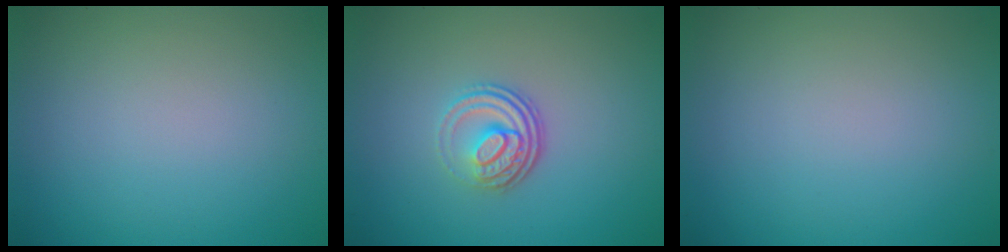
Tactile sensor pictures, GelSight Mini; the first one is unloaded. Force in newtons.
{"total": 3.5, "press": 2.5, "slide": 2.4}
{"total": 0.0}